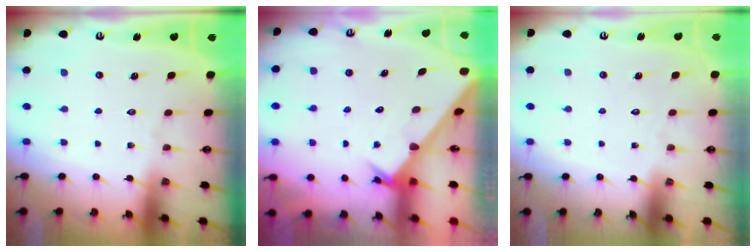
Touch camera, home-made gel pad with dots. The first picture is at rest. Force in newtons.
{"total": 2.4, "press": 2.4, "slide": 0.2}
{"total": 1.6, "press": 1.6, "slide": 0.1}